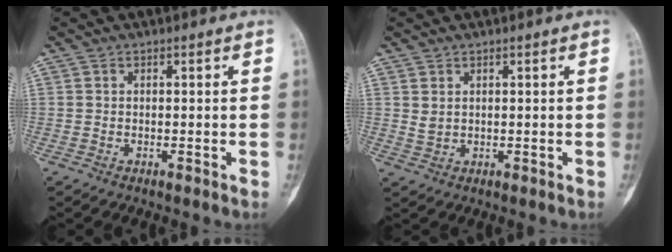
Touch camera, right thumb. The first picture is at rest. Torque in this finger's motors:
{"motor_torque": [0.00, 0.00, 0.07, -0.07, -0.01]}